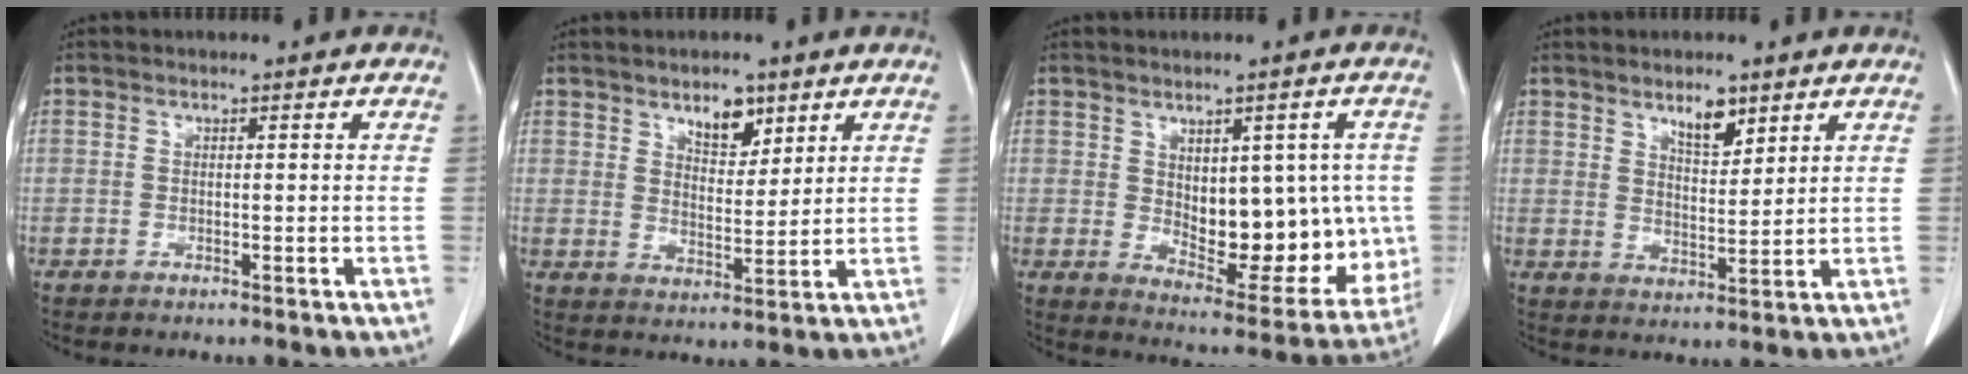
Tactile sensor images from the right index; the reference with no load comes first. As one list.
[{"total": 5.8, "force": [3.7, 2.8, 3.5], "torque": [-0.055, -0.004, 0.065]}, {"total": 15.6, "force": [0.5, 7.9, 13.4], "torque": [-0.187, -0.002, 0.034]}, {"total": 5.4, "force": [3.6, 2.0, 3.5], "torque": [-0.061, -0.005, 0.063]}]